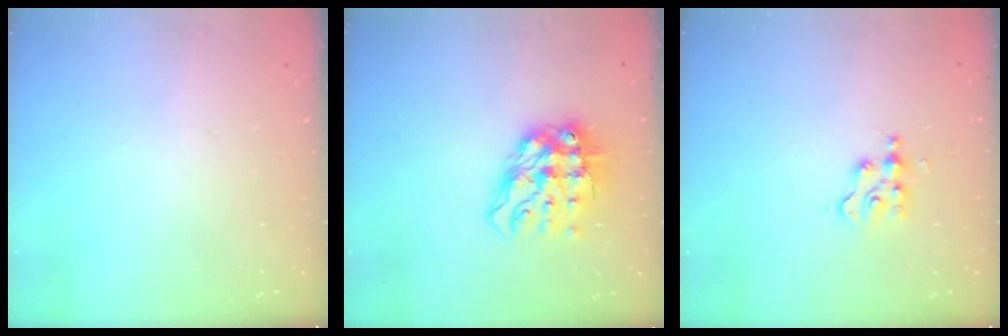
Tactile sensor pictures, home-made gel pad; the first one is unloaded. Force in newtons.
{"total": 13.1, "press": 13.1, "slide": 1.4}
{"total": 2.7, "press": 2.6, "slide": 0.3}